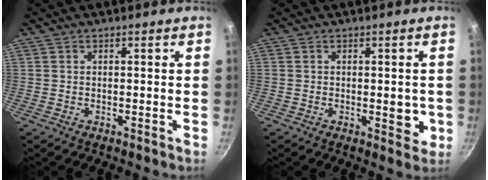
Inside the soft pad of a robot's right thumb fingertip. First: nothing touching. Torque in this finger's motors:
{"motor_torque": [2.85, 2.16, 0.82, -0.65, 0.12]}